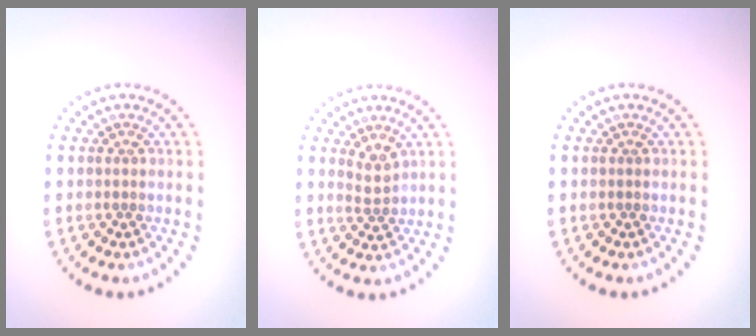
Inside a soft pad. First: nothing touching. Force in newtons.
{"total": 1.7, "press": 1.2, "slide": 1.1}
{"total": 0.0}